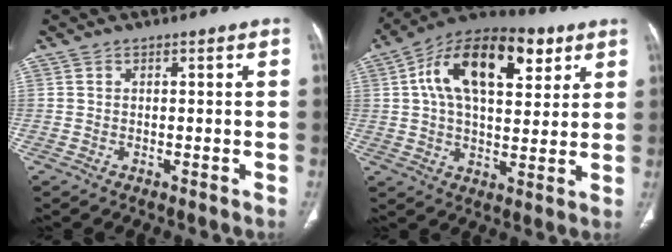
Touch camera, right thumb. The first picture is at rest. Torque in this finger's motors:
{"motor_torque": [0.49, 1.99, 0.29, 0.23, 0.30]}